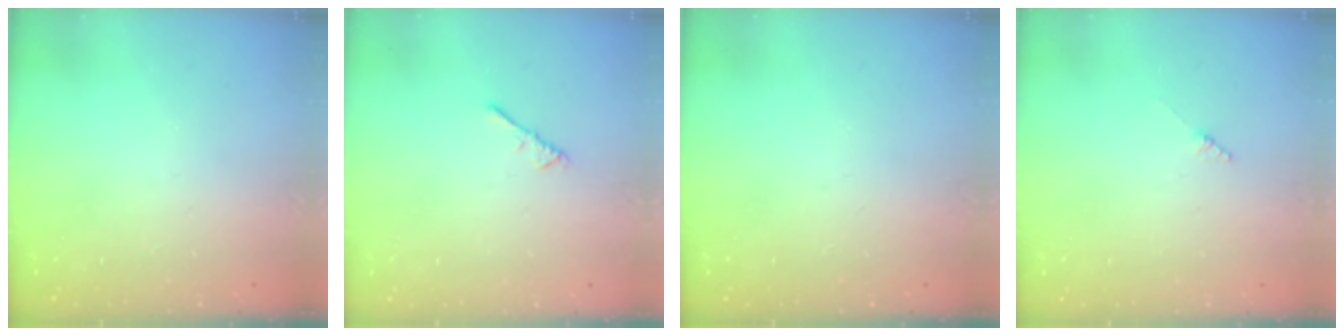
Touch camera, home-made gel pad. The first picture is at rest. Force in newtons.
{"total": 2.1, "press": 2.0, "slide": 0.5}
{"total": 0.0}
{"total": 1.9, "press": 1.9, "slide": 0.2}